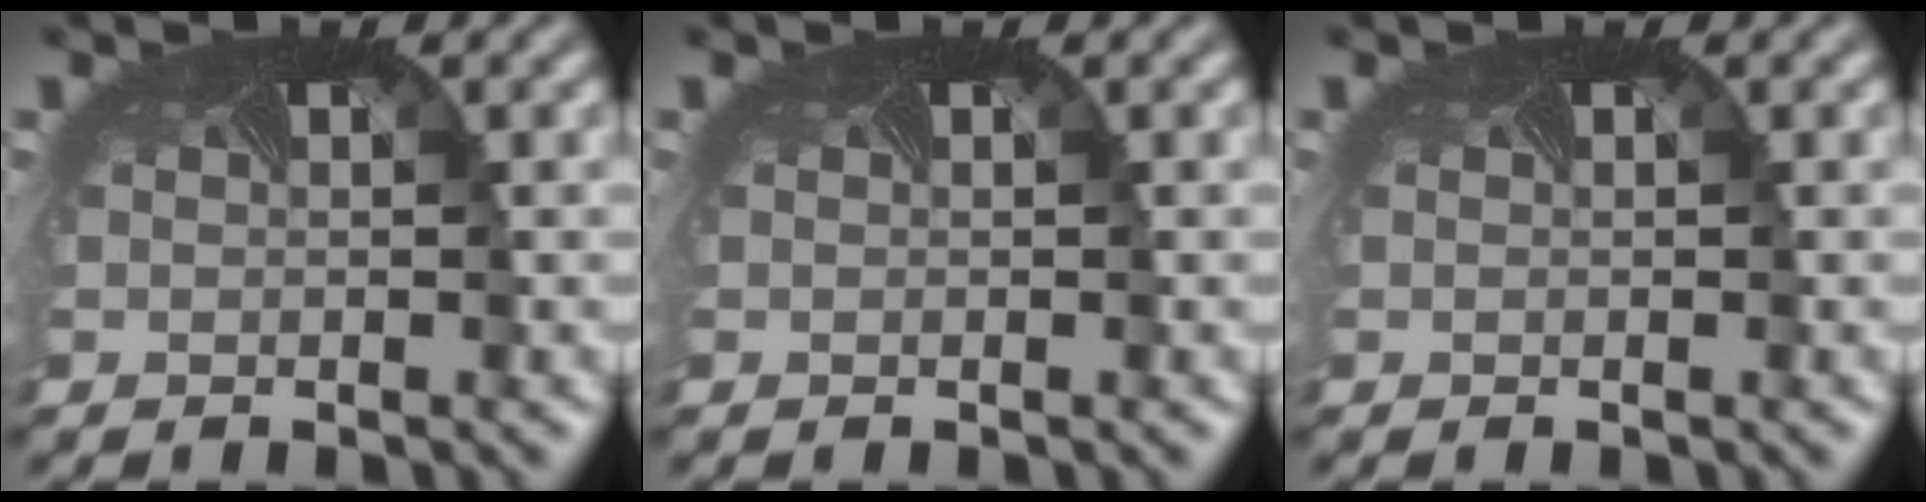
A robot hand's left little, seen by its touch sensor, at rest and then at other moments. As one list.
[{"total": 0.0}, {"total": 0.0}]